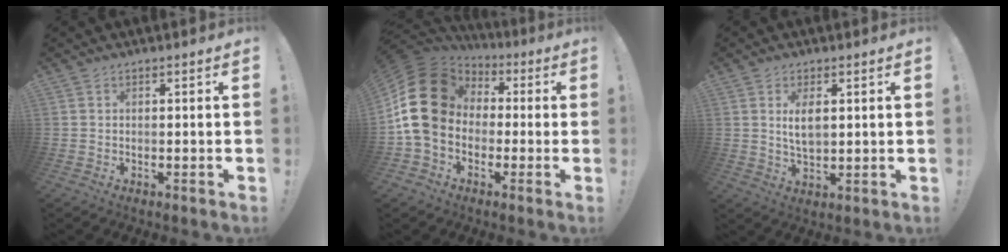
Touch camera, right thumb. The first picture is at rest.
{"total": 19.6, "force": [1.8, 14.9, 12.7], "torque": [-0.227, 0.005, 0.043]}
{"total": 5.4, "force": [1.3, 2.5, 4.6], "torque": [-0.076, -0.007, 0.016]}